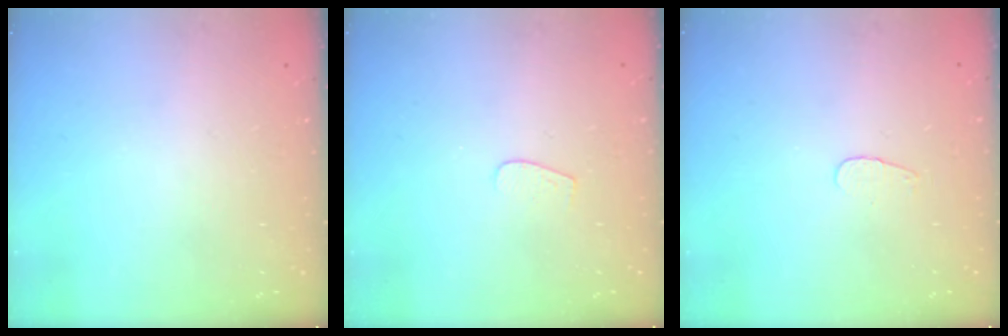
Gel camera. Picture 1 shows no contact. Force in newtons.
{"total": 3.7, "press": 3.7, "slide": 0.3}
{"total": 3.1, "press": 3.1, "slide": 0.4}